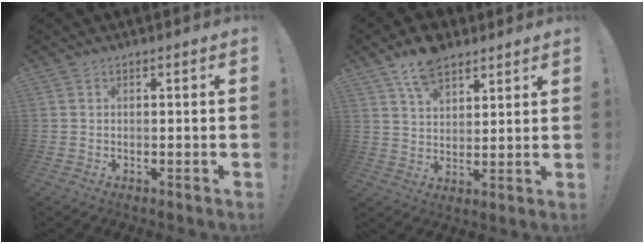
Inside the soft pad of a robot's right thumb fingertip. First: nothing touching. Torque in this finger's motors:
{"motor_torque": [0.47, 2.03, 0.19, -0.02, 0.05]}